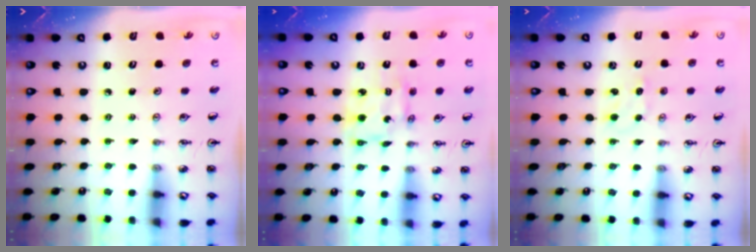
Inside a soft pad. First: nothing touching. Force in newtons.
{"total": 6.4, "press": 6.4, "slide": 0.3}
{"total": 2.3, "press": 2.3, "slide": 0.2}